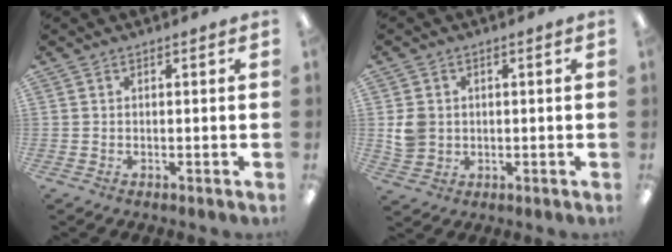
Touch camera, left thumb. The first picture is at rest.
{"total": 4.8, "force": [0.8, 4.4, 1.8], "torque": [-0.022, 0.005, 0.016]}